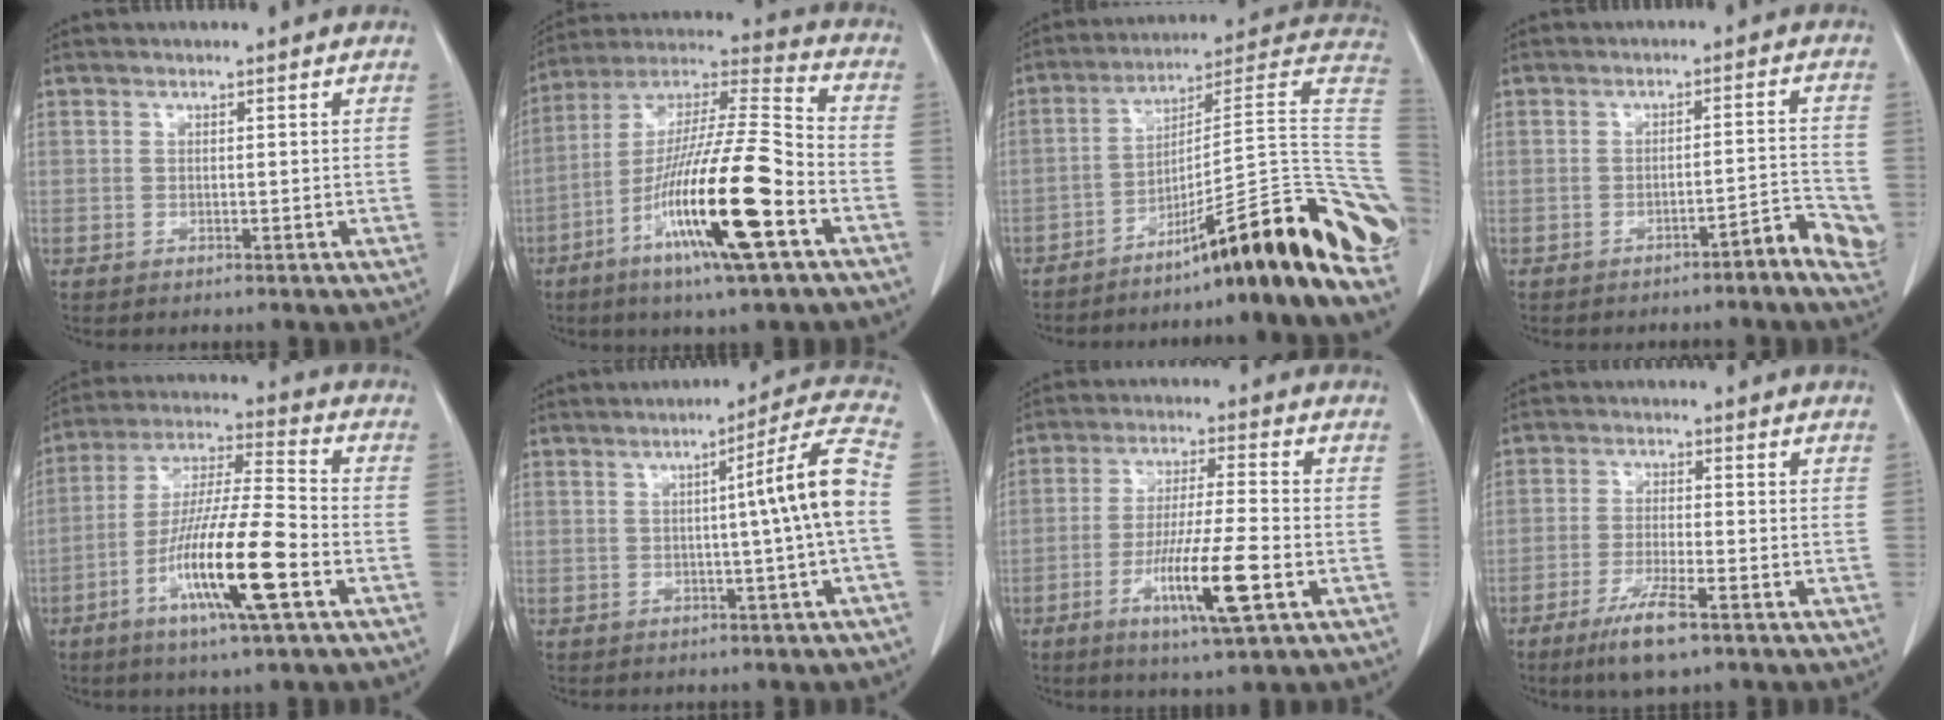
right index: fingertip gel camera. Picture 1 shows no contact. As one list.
[{"total": 20.5, "force": [-8.1, 1.2, 18.8], "torque": [-0.356, -0.022, -0.151]}, {"total": 23.3, "force": [-16.8, -1.5, 16.1], "torque": [-0.109, 0.031, -0.260]}, {"total": 4.8, "force": [-2.8, 0.5, 3.8], "torque": [-0.035, 0.011, -0.038]}, {"total": 15.4, "force": [-6.1, 0.6, 14.2], "torque": [-0.271, -0.012, -0.113]}, {"total": 8.9, "force": [-0.3, -1.5, 8.8], "torque": [-0.115, 0.016, -0.005]}, {"total": 11.2, "force": [-4.3, 0.2, 10.4], "torque": [-0.188, -0.017, -0.077]}, {"total": 6.8, "force": [-4.2, 0.8, 5.2], "torque": [-0.099, -0.013, -0.073]}]